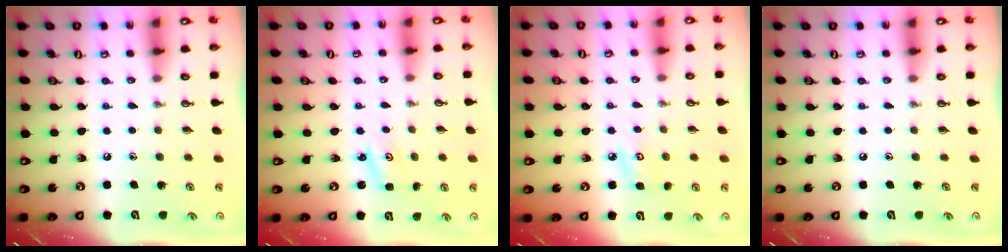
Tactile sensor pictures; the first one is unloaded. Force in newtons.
{"total": 2.2, "press": 2.2, "slide": 0.3}
{"total": 4.8, "press": 4.7, "slide": 0.5}
{"total": 0.0}